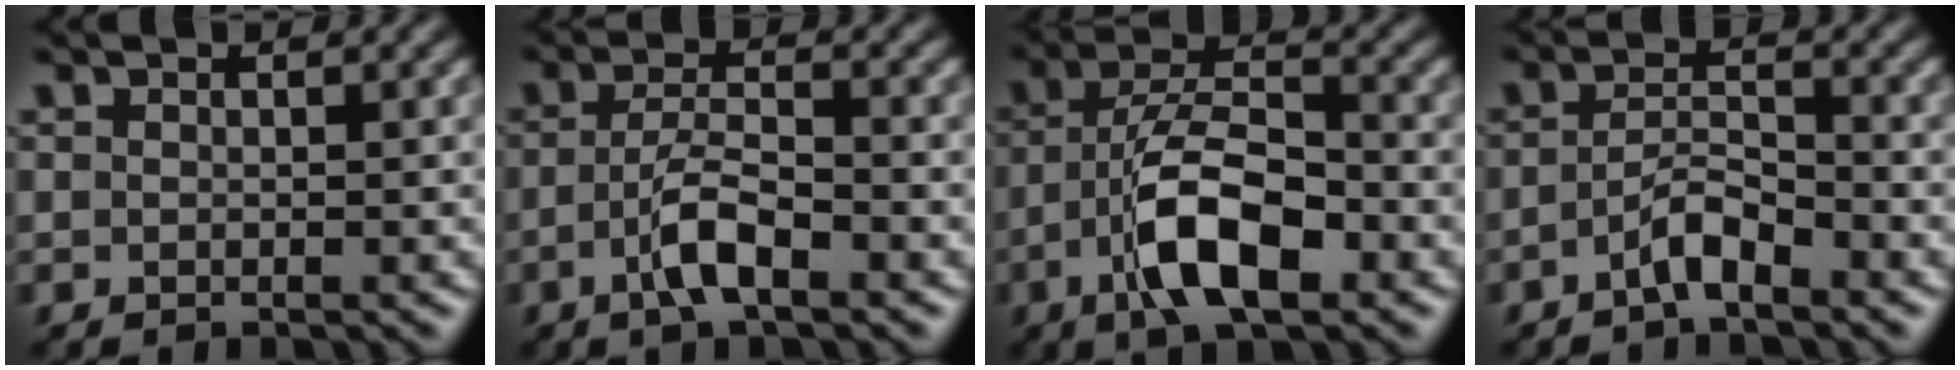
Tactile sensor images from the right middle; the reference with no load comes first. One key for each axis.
{"total": 3.6, "fx": -1.7, "fy": 0.9, "fz": 3.0, "tx": -0.065, "ty": 0.007, "tz": -0.035}
{"total": 7.6, "fx": -3.1, "fy": 3.0, "fz": 6.3, "tx": -0.118, "ty": 0.010, "tz": -0.060}
{"total": 2.5, "fx": -1.7, "fy": 0.6, "fz": 1.8, "tx": -0.039, "ty": 0.010, "tz": -0.034}